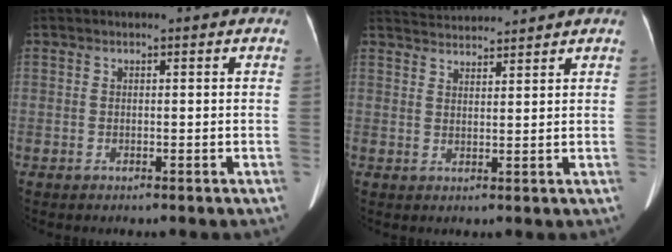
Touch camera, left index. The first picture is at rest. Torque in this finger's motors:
{"motor_torque": [0.09, -0.48, -0.01, 0.04]}